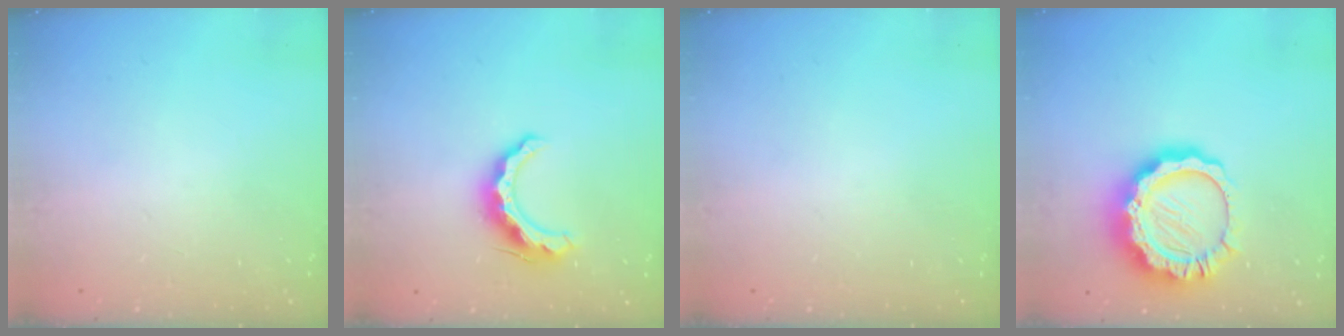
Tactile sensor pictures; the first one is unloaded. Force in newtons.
{"total": 10.4, "press": 10.4, "slide": 0.7}
{"total": 0.0}
{"total": 14.8, "press": 14.7, "slide": 1.2}